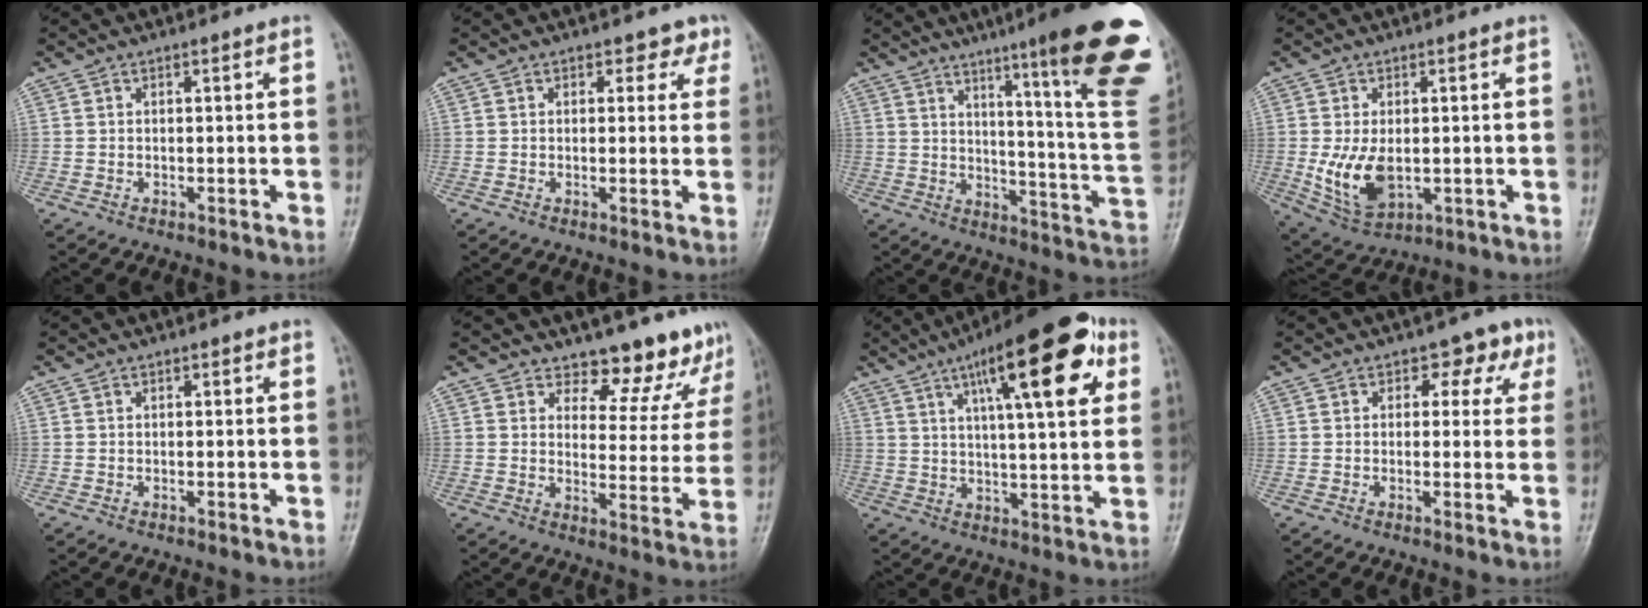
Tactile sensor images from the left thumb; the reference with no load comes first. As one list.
[{"total": 3.1, "force": [1.9, 2.3, 0.9], "torque": [0.022, -0.007, 0.011]}, {"total": 25.9, "force": [14.4, 2.4, 21.3], "torque": [-0.234, -0.072, 0.194]}, {"total": 9.0, "force": [-1.1, 5.5, 7.1], "torque": [-0.129, -0.012, -0.003]}, {"total": 0.7, "force": [0.3, 0.5, 0.4], "torque": [0.000, -0.001, 0.002]}, {"total": 11.6, "force": [10.5, 4.6, 1.7], "torque": [0.029, -0.085, 0.117]}, {"total": 20.3, "force": [8.9, 5.8, 17.3], "torque": [-0.228, -0.006, 0.127]}, {"total": 5.7, "force": [2.4, 4.0, 3.3], "torque": [0.005, -0.002, 0.018]}]